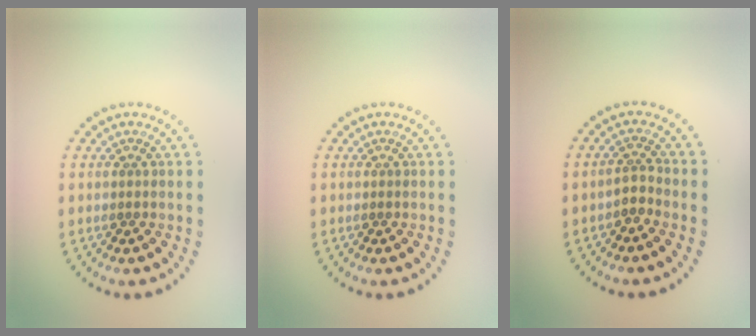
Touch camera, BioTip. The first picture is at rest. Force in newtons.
{"total": 0.0}
{"total": 1.6, "press": 1.1, "slide": 1.1}